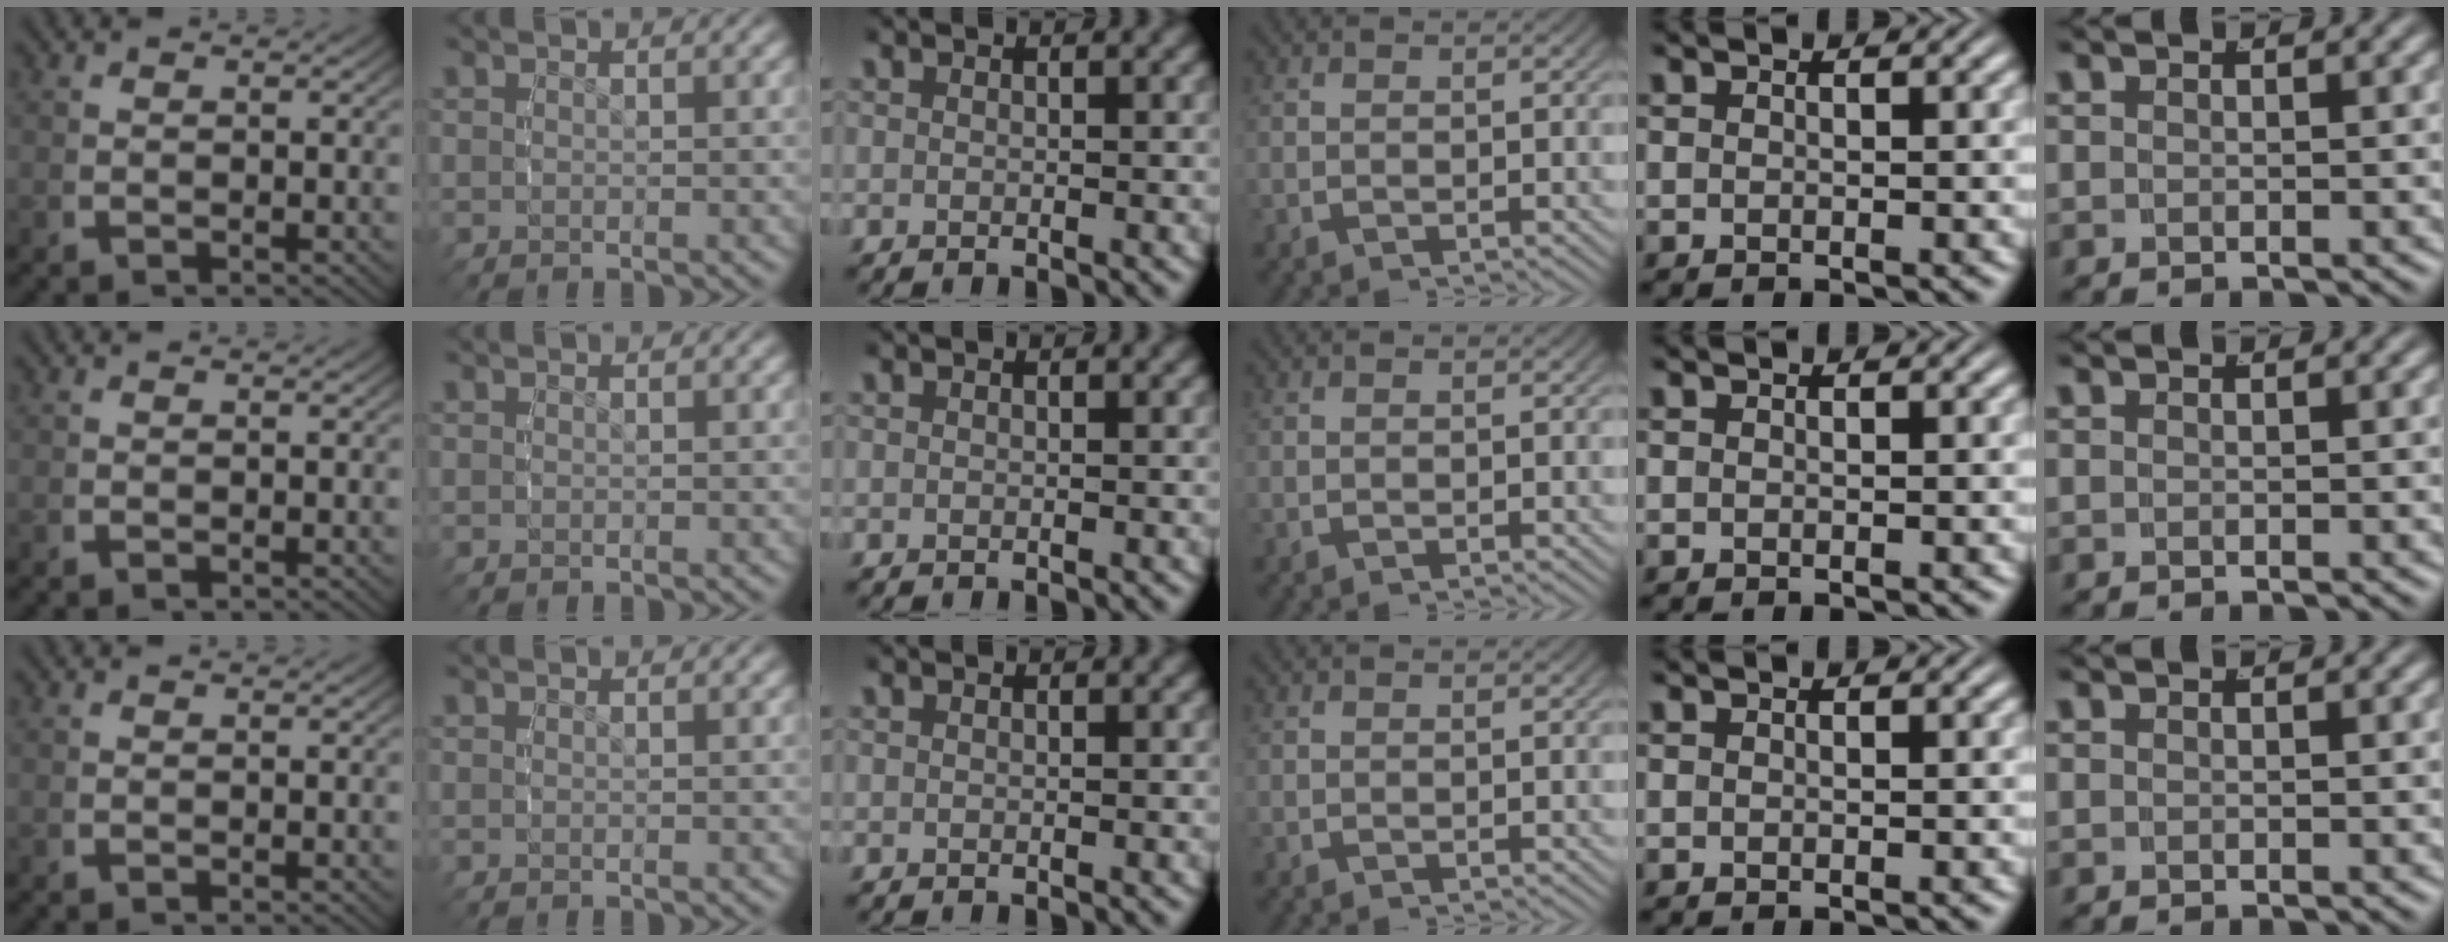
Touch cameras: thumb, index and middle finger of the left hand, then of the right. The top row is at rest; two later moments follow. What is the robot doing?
{"motion": "reach", "object": "sponge"}